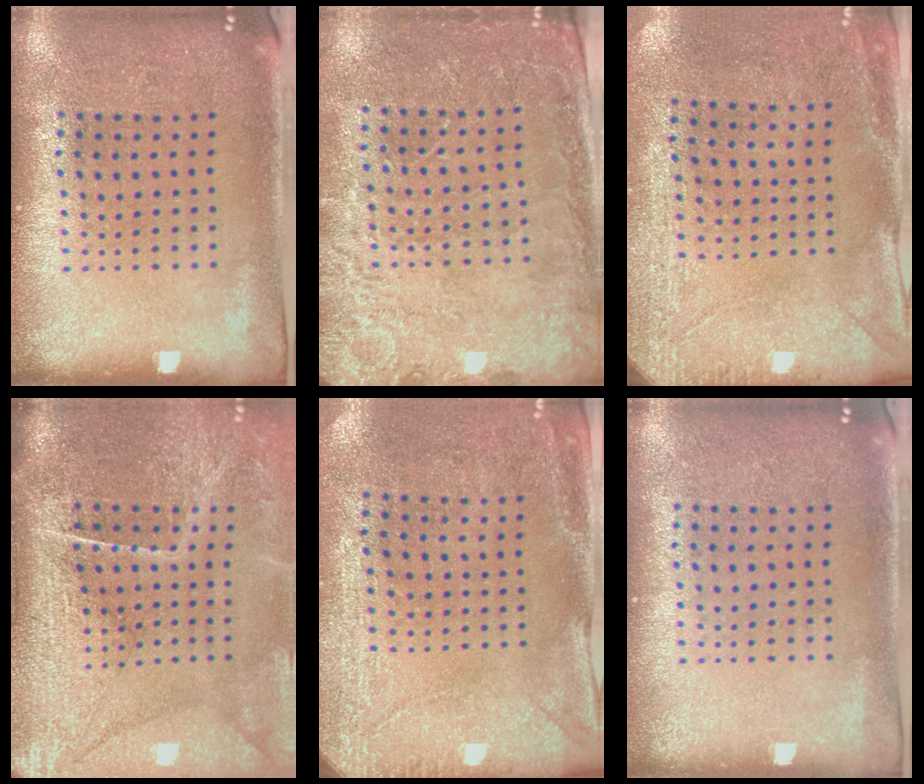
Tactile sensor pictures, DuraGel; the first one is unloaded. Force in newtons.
{"total": 2.7, "press": 2.6, "slide": 0.3}
{"total": 2.9, "press": 2.3, "slide": 1.8}
{"total": 4.8, "press": 4.0, "slide": 2.7}
{"total": 2.9, "press": 2.6, "slide": 1.3}
{"total": 0.0}